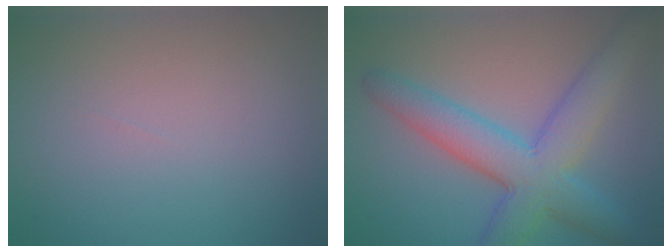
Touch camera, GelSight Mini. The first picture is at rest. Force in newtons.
{"total": 7.0, "press": 7.0, "slide": 0.1}